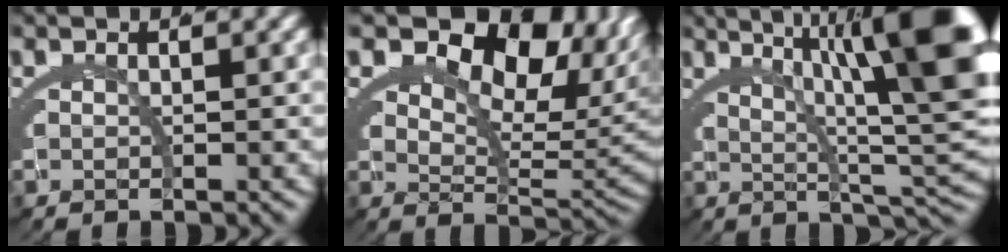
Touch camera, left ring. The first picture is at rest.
{"total": 11.9, "force": [4.2, 7.2, 8.5], "torque": [-0.131, -0.008, 0.061]}
{"total": 13.5, "force": [4.1, 4.4, 12.1], "torque": [-0.113, 0.027, 0.050]}